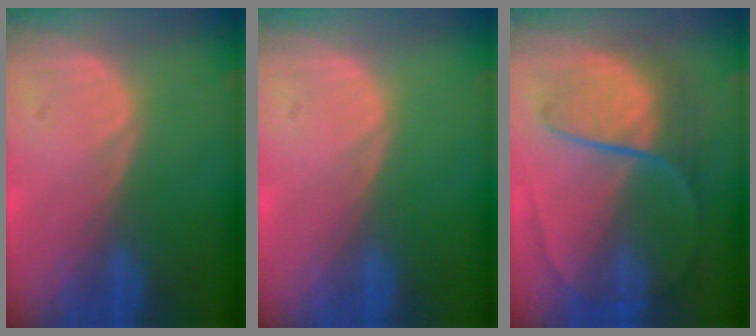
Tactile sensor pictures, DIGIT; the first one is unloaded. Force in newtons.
{"total": 0.0}
{"total": 8.5, "press": 7.4, "slide": 4.1}